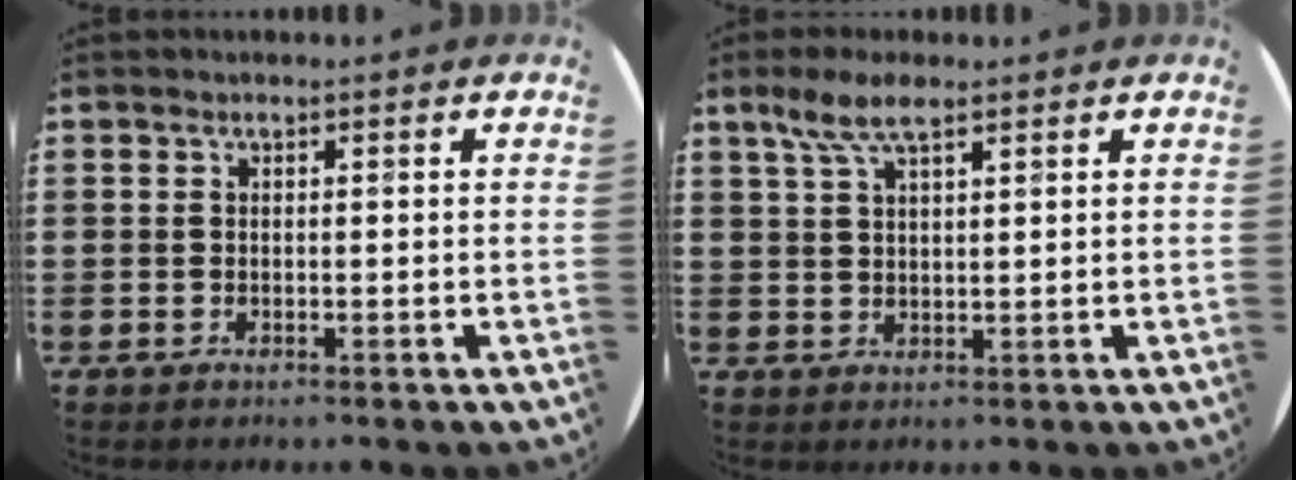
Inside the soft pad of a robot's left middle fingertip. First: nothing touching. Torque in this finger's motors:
{"motor_torque": [0.81, -0.69, 0.13, 0.07]}